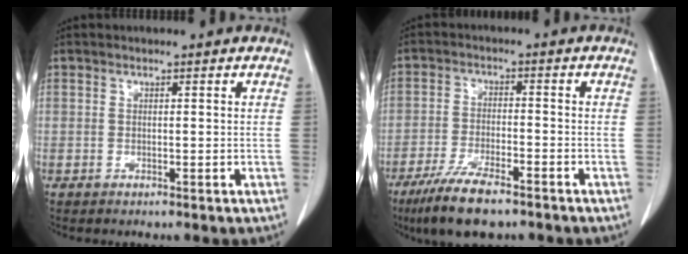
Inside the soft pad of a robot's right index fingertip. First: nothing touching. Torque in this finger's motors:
{"motor_torque": [0.42, -0.37, 0.28, 0.12]}